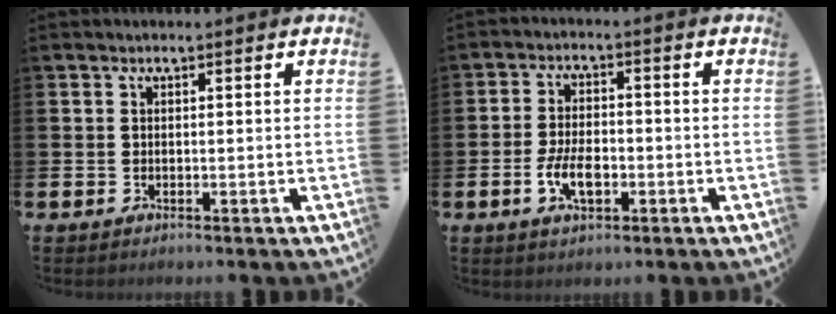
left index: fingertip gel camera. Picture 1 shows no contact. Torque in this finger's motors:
{"motor_torque": [1.13, 0.52, 0.30, 0.07]}